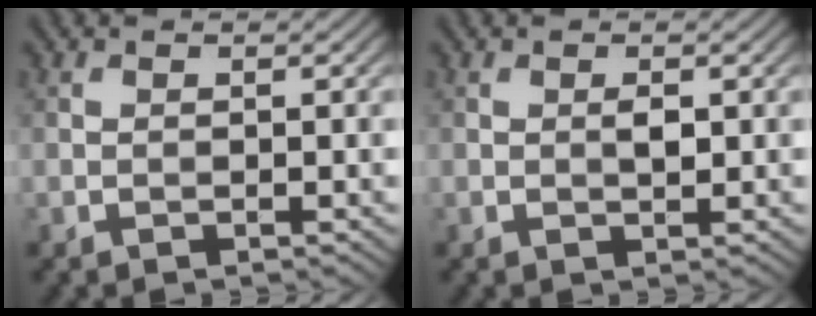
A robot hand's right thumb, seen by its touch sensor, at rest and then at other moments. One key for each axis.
{"total": 1.2, "fx": 0.2, "fy": 0.5, "fz": 1.1, "tx": -0.020, "ty": -0.002, "tz": 0.002}